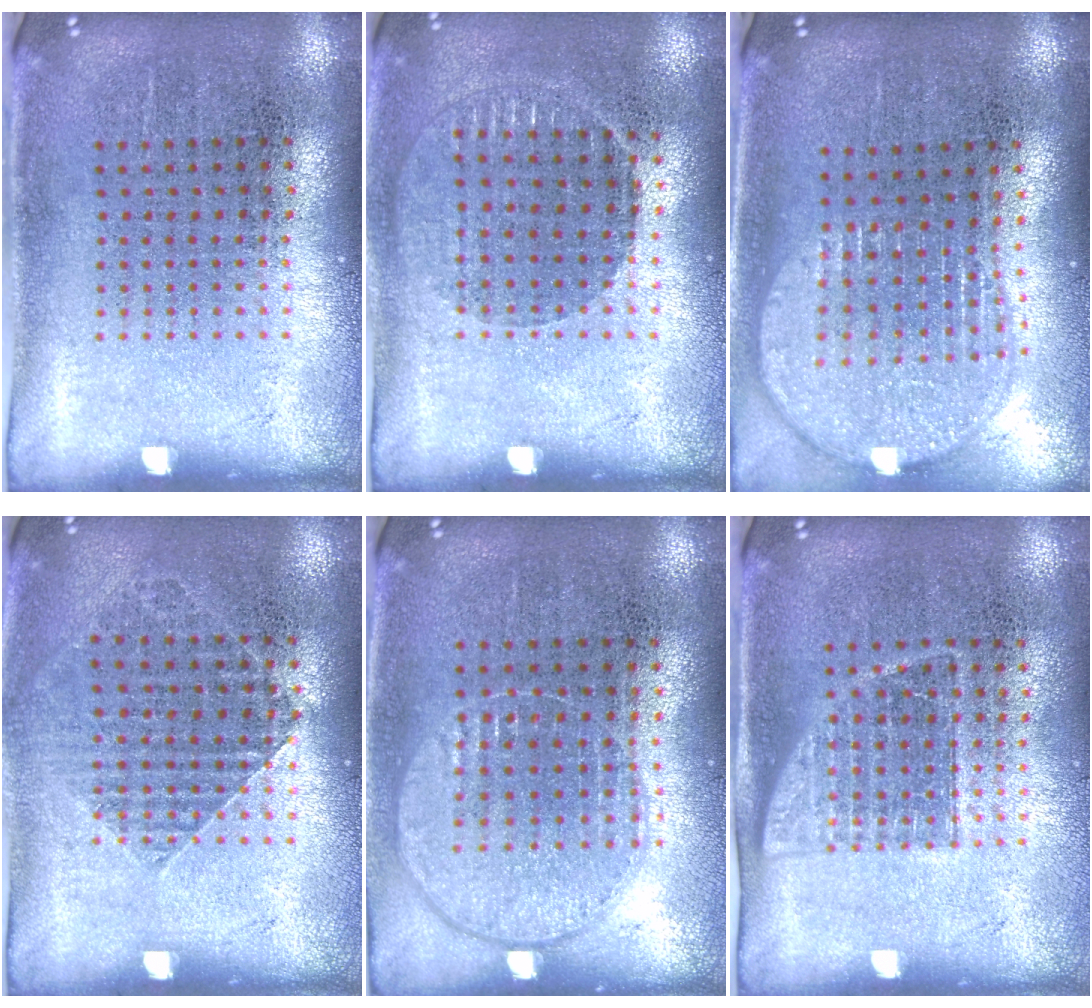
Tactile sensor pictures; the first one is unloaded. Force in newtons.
{"total": 0.8, "press": 0.8, "slide": 0.2}
{"total": 1.9, "press": 1.6, "slide": 1.0}
{"total": 1.0, "press": 1.0, "slide": 0.2}
{"total": 0.9, "press": 0.9, "slide": 0.4}
{"total": 1.1, "press": 0.9, "slide": 0.6}